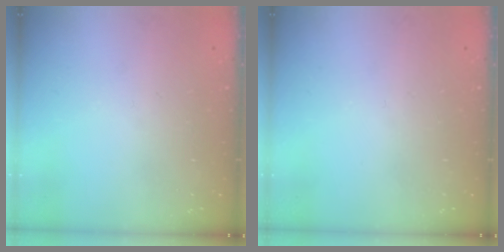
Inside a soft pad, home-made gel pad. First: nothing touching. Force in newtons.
{"total": 0.0}